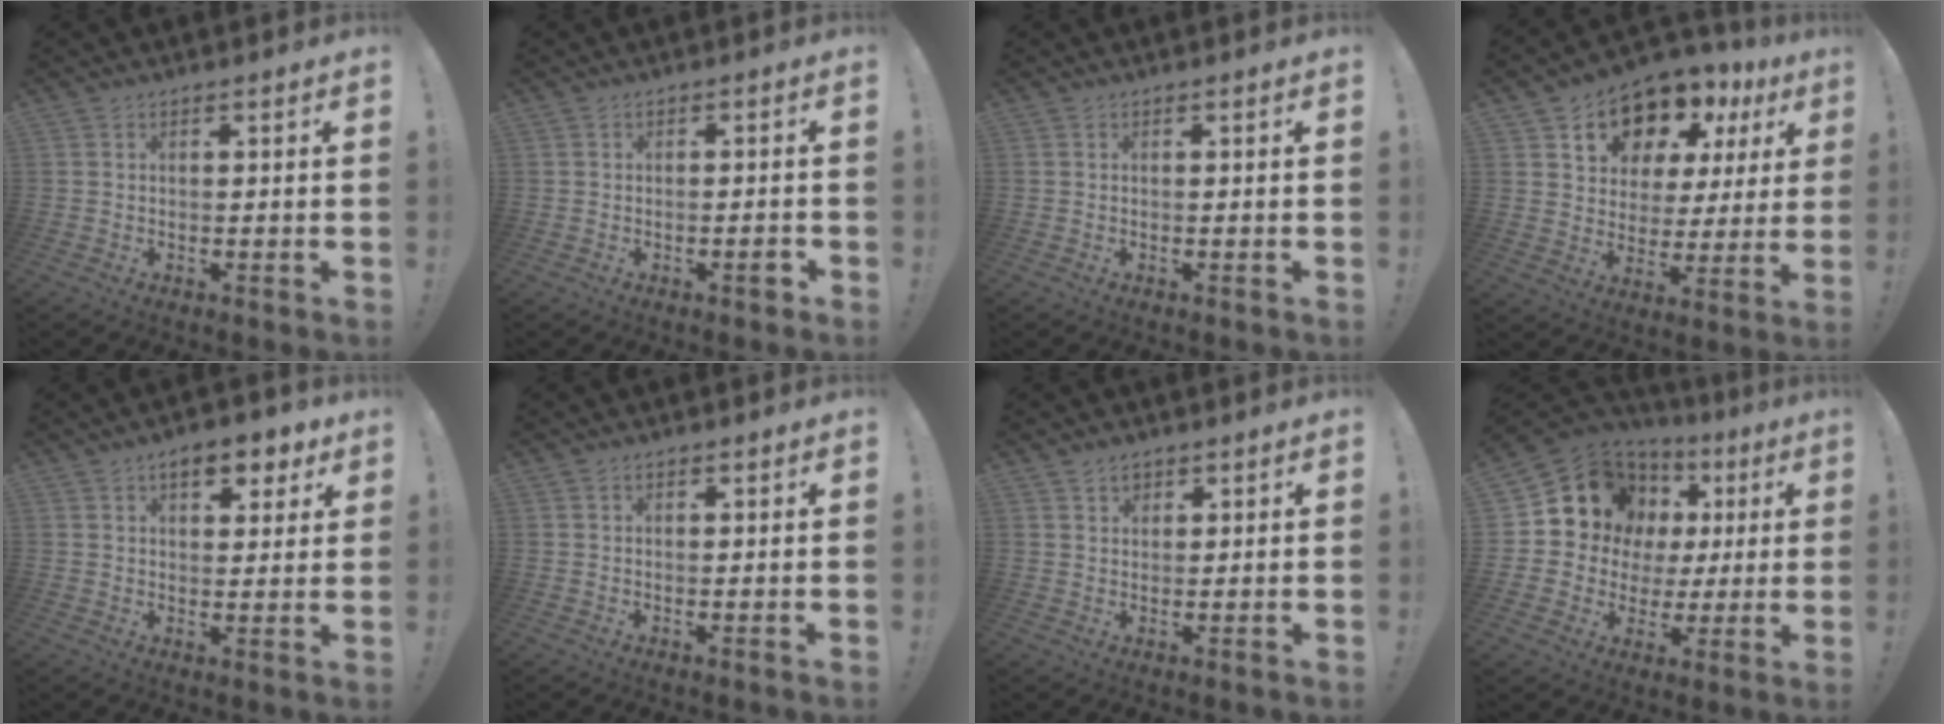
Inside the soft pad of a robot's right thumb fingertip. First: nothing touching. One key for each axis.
{"total": 2.7, "fx": -1.5, "fy": 1.5, "fz": 1.7, "tx": -0.019, "ty": 0.008, "tz": -0.027}
{"total": 0.0}
{"total": 12.1, "fx": 9.1, "fy": 7.2, "fz": 3.3, "tx": -0.056, "ty": -0.081, "tz": 0.173}
{"total": 8.0, "fx": 4.6, "fy": 3.8, "fz": 5.2, "tx": -0.059, "ty": -0.017, "tz": 0.077}
{"total": 0.6, "fx": 0.4, "fy": 0.3, "fz": 0.3, "tx": -0.001, "ty": 0.000, "tz": 0.007}
{"total": 2.8, "fx": 2.0, "fy": 1.9, "fz": 0.8, "tx": -0.003, "ty": -0.012, "tz": 0.033}
{"total": 13.1, "fx": 6.3, "fy": 10.5, "fz": 4.7, "tx": -0.074, "ty": -0.054, "tz": 0.136}